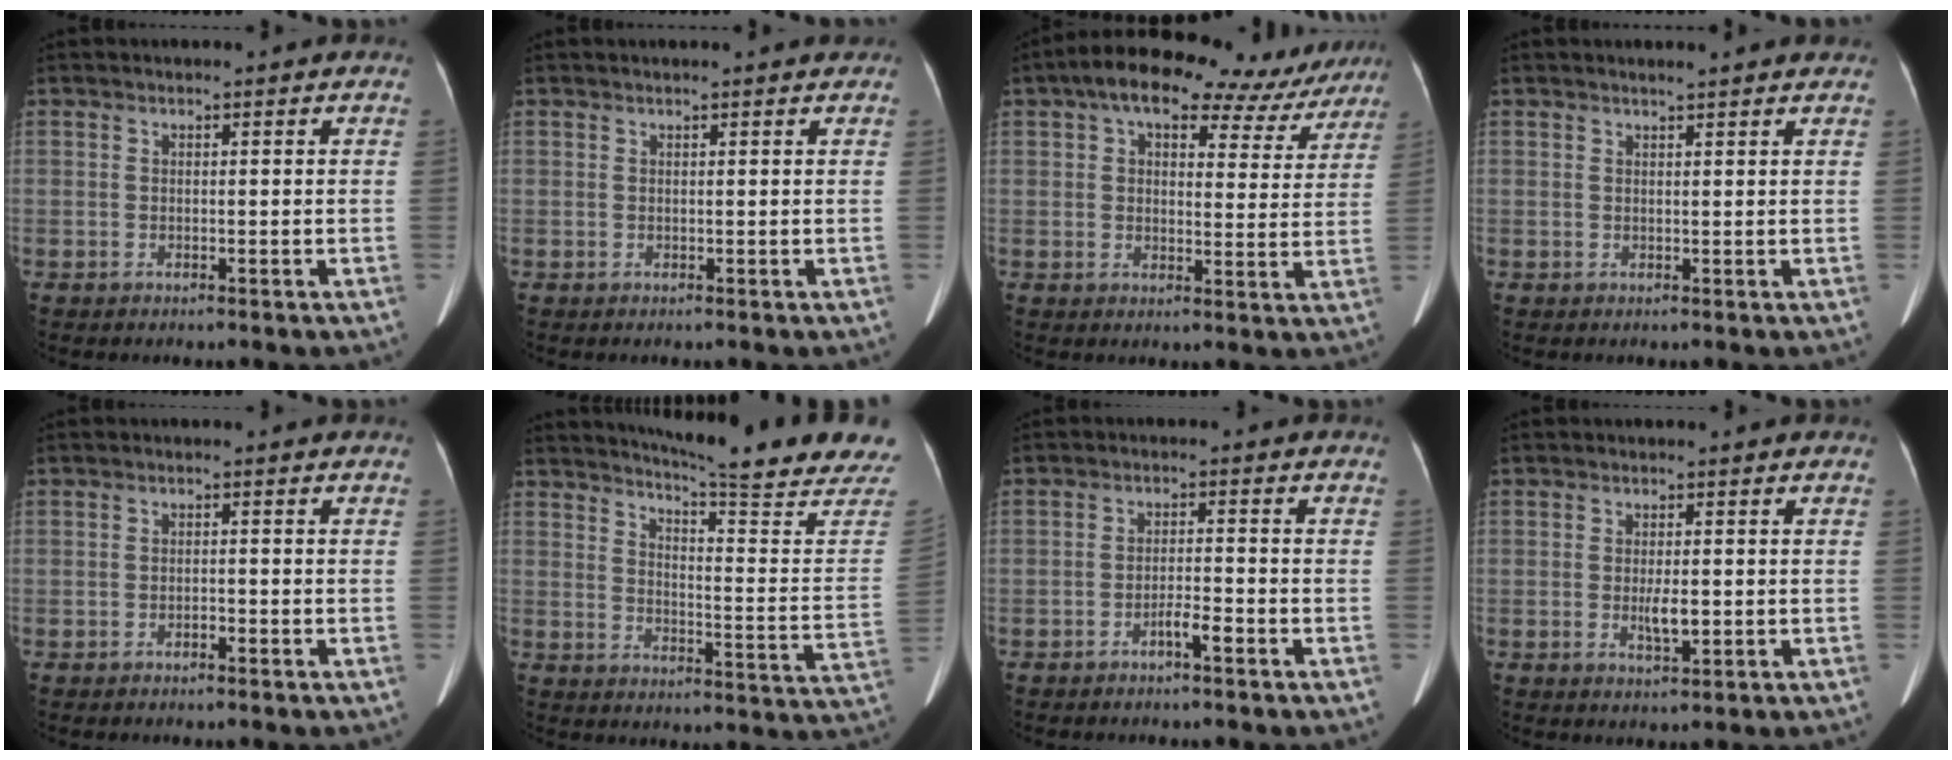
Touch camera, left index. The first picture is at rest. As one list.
[{"total": 2.5, "force": [2.3, 0.4, 0.8], "torque": [-0.010, 0.014, 0.018]}, {"total": 16.5, "force": [12.3, 7.0, 8.5], "torque": [-0.112, 0.048, 0.150]}, {"total": 3.8, "force": [3.5, 0.2, 1.6], "torque": [-0.023, 0.013, 0.036]}, {"total": 1.0, "force": [-0.8, 0.1, 0.6], "torque": [-0.010, 0.001, -0.012]}, {"total": 20.6, "force": [18.5, -0.2, 8.9], "torque": [-0.127, -0.090, 0.221]}, {"total": 2.6, "force": [-1.8, 0.1, 1.9], "torque": [-0.032, 0.000, -0.033]}, {"total": 2.9, "force": [-0.4, 0.7, 2.8], "torque": [-0.052, -0.004, -0.003]}]